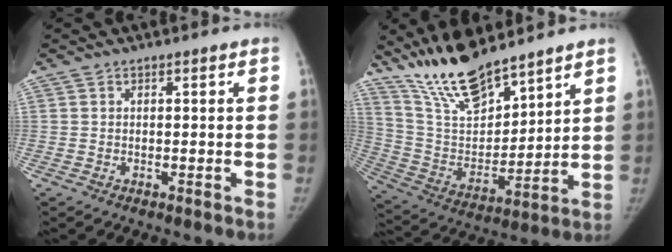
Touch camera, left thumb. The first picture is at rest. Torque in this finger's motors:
{"motor_torque": [0.13, 0.04, 1.40, -1.38, 0.16]}